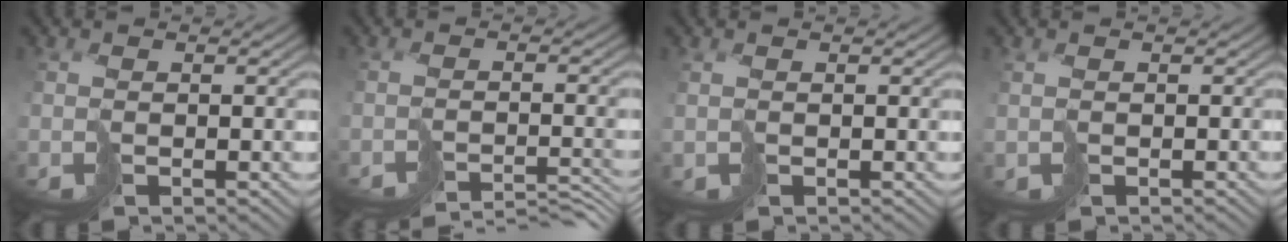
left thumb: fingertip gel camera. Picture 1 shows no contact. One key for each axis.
{"total": 6.1, "fx": -5.8, "fy": 0.4, "fz": 1.8, "tx": -0.024, "ty": 0.000, "tz": -0.084}
{"total": 0.8, "fx": 0.2, "fy": 0.7, "fz": 0.0, "tx": -0.007, "ty": -0.003, "tz": 0.007}
{"total": 1.3, "fx": 0.1, "fy": 1.3, "fz": 0.1, "tx": -0.006, "ty": -0.008, "tz": 0.002}